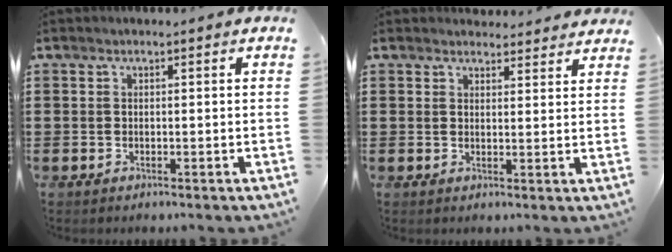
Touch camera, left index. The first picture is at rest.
{"total": 2.8, "force": [2.7, 0.5, 0.1], "torque": [-0.002, -0.012, 0.050]}